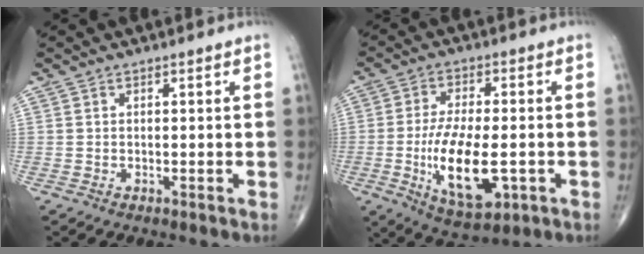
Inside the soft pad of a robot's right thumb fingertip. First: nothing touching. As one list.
[{"total": 14.4, "force": [-3.3, 6.3, 12.6], "torque": [-0.221, -0.004, -0.045]}]